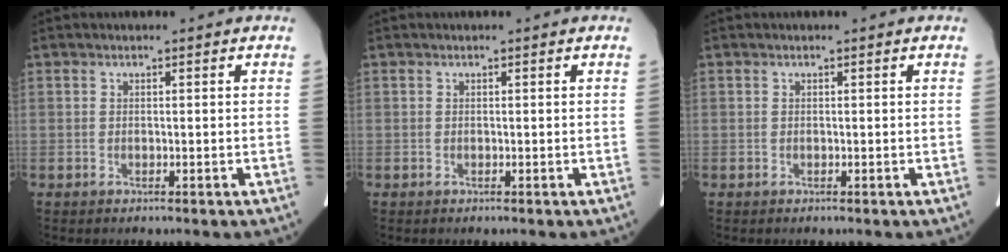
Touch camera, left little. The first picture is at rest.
{"total": 0.0}
{"total": 0.0}